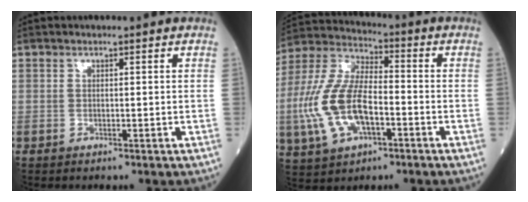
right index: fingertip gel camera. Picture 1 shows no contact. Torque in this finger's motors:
{"motor_torque": [2.01, -0.13, 1.06, 0.13]}